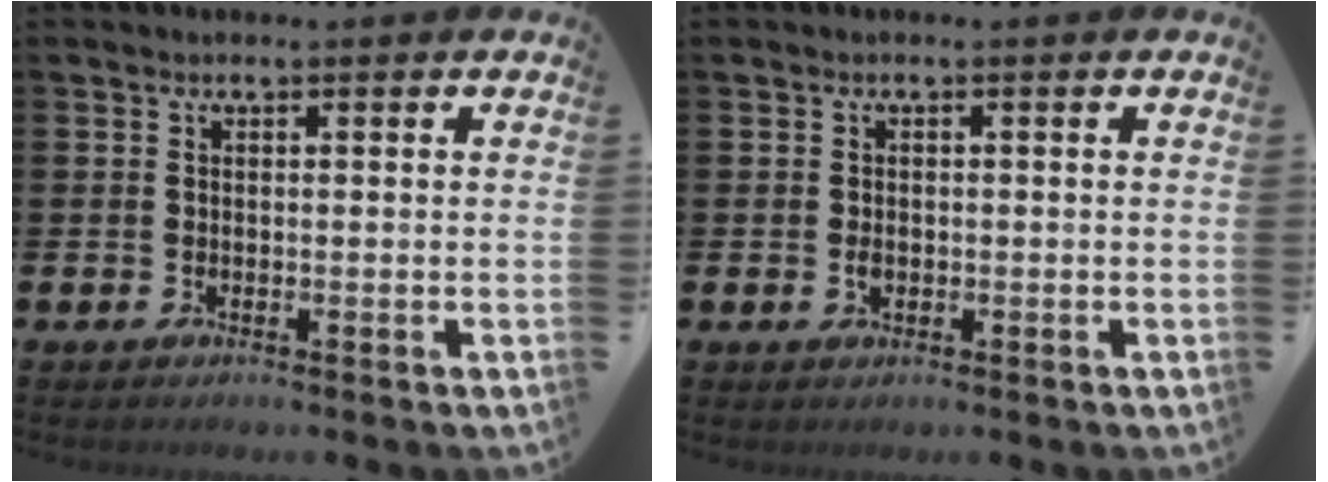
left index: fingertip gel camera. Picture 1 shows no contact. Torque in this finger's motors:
{"motor_torque": [0.16, 0.04, 0.00, 0.02]}